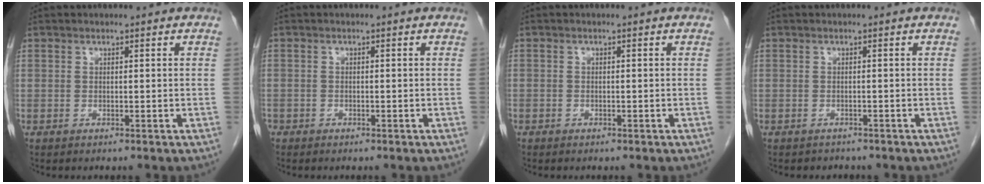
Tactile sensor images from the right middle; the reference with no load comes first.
{"total": 0.8, "force": [-0.6, 0.5, 0.1], "torque": [-0.006, 0.002, -0.013]}
{"total": 0.6, "force": [-0.4, 0.5, 0.0], "torque": [-0.001, 0.003, -0.008]}
{"total": 1.9, "force": [-1.7, 0.9, -0.1], "torque": [-0.009, 0.000, -0.027]}